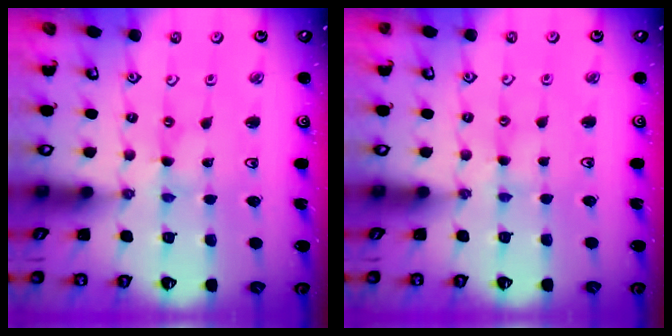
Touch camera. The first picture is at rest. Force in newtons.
{"total": 2.4, "press": 2.4, "slide": 0.4}